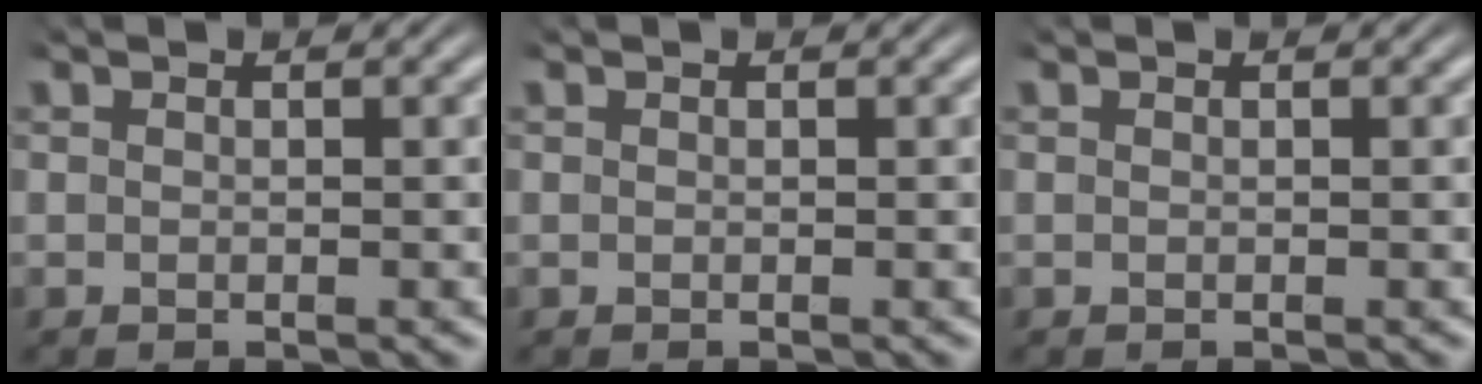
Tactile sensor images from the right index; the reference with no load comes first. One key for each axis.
{"total": 0.0}
{"total": 0.0}